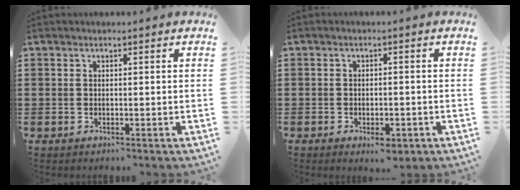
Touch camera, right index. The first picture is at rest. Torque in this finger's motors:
{"motor_torque": [0.71, -0.71, 0.22, 0.01]}